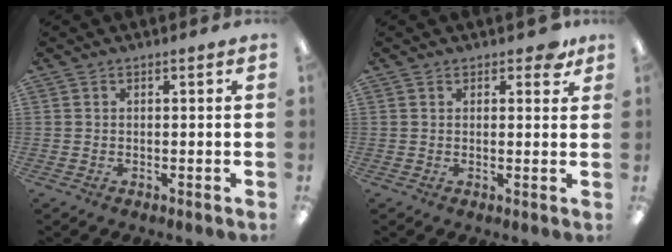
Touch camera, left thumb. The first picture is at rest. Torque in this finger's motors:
{"motor_torque": [0.42, 0.17, 0.36, -0.10, 0.00]}